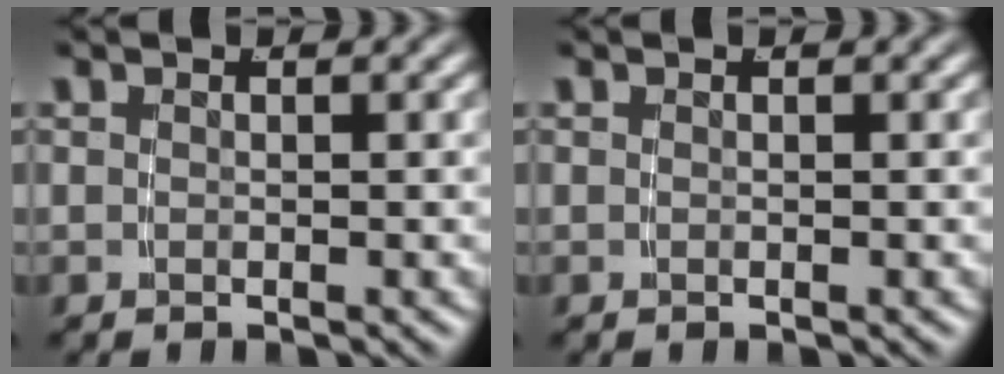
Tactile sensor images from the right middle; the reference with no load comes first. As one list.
[{"total": 0.0}]